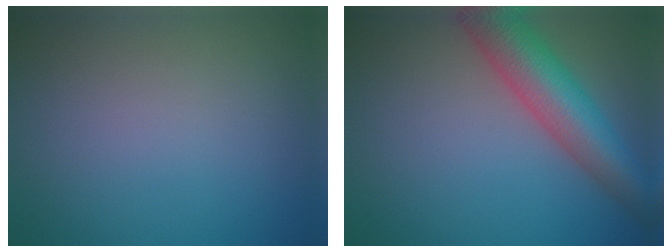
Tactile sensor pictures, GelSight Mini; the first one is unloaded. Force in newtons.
{"total": 8.2, "press": 8.2, "slide": 0.4}